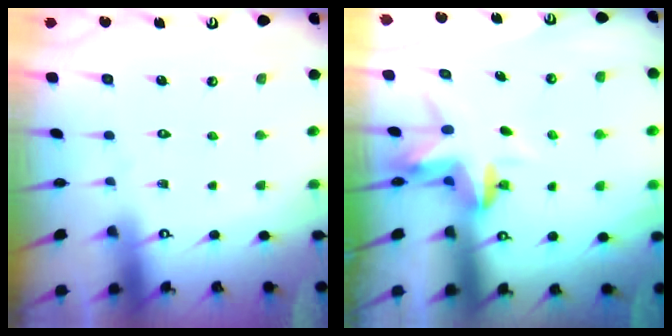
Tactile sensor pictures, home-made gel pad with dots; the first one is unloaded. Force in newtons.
{"total": 3.5, "press": 3.5, "slide": 0.2}